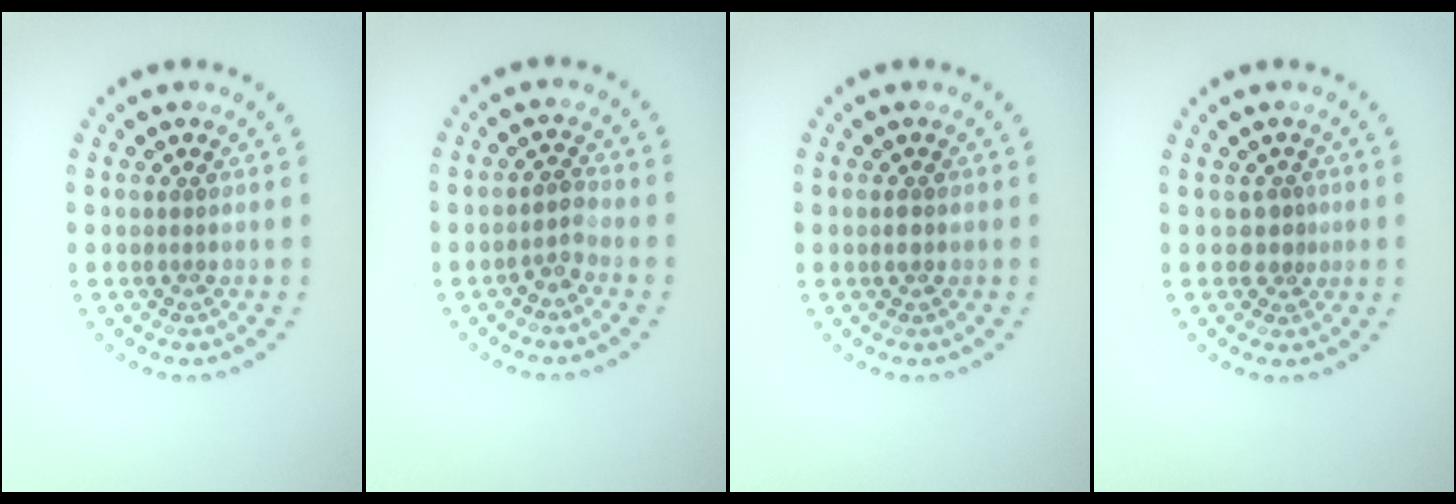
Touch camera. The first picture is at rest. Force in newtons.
{"total": 1.5, "press": 1.1, "slide": 1.0}
{"total": 1.0, "press": 1.0, "slide": 0.1}
{"total": 1.3, "press": 0.8, "slide": 1.1}